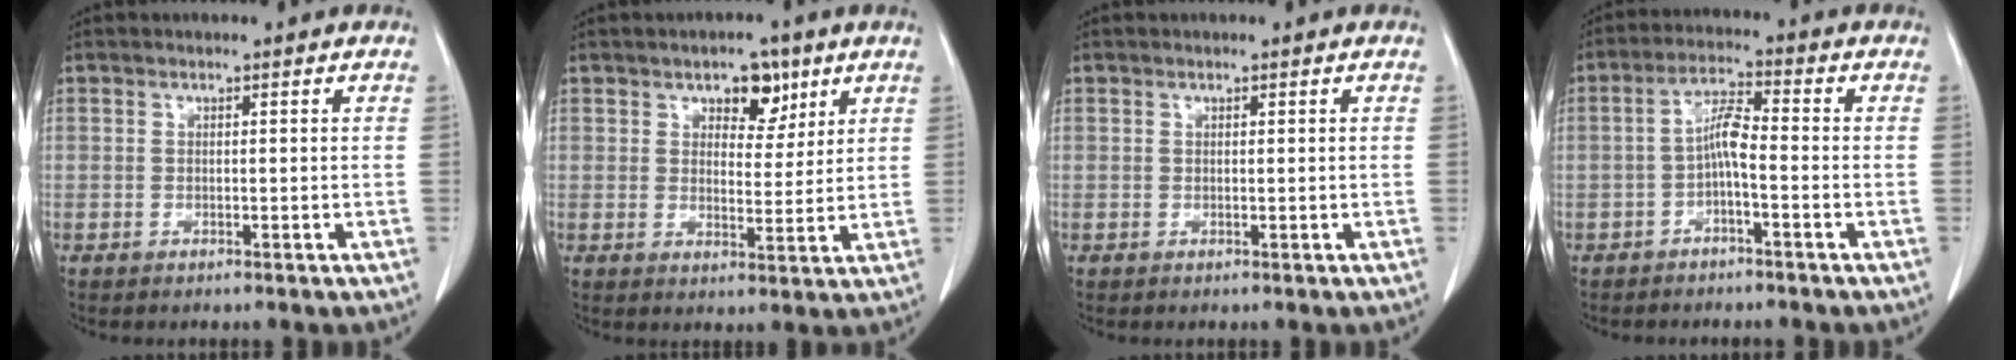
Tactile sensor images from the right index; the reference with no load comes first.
{"total": 6.8, "force": [3.7, 3.9, 4.1], "torque": [-0.059, 0.010, 0.060]}
{"total": 0.0}
{"total": 5.2, "force": [-1.4, 1.0, 4.9], "torque": [-0.101, 0.014, -0.027]}